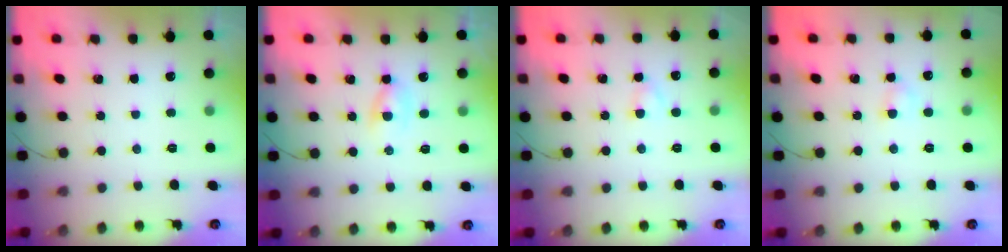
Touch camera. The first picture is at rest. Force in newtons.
{"total": 2.3, "press": 2.1, "slide": 0.9}
{"total": 2.7, "press": 2.5, "slide": 1.1}
{"total": 3.3, "press": 3.1, "slide": 1.2}